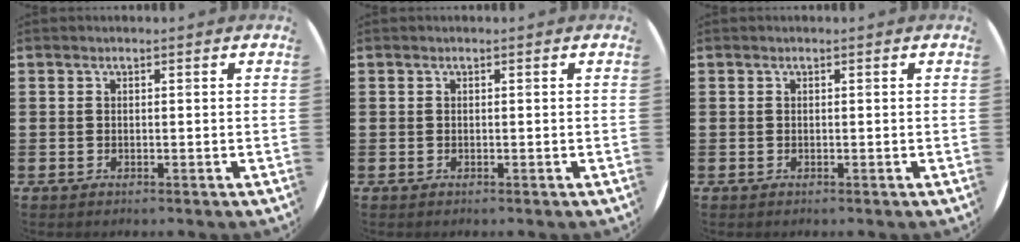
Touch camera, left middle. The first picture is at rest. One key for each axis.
{"total": 0.0}
{"total": 0.0}